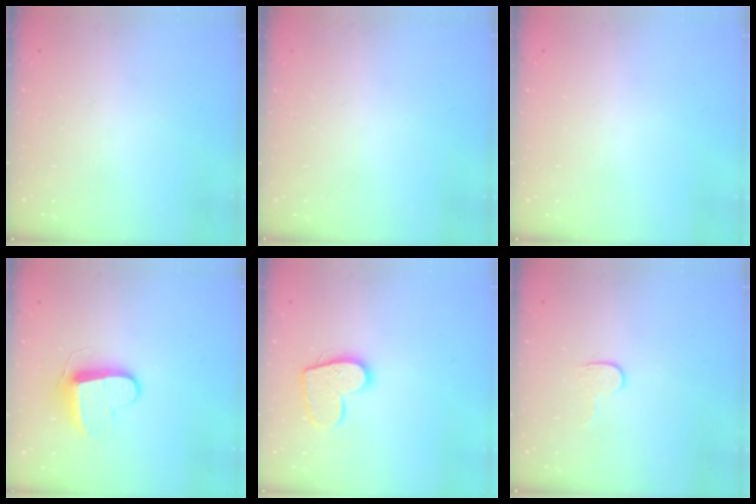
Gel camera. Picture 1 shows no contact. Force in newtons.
{"total": 0.0}
{"total": 0.0}
{"total": 9.6, "press": 9.6, "slide": 0.3}
{"total": 13.0, "press": 13.0, "slide": 0.9}
{"total": 3.6, "press": 3.6, "slide": 0.4}